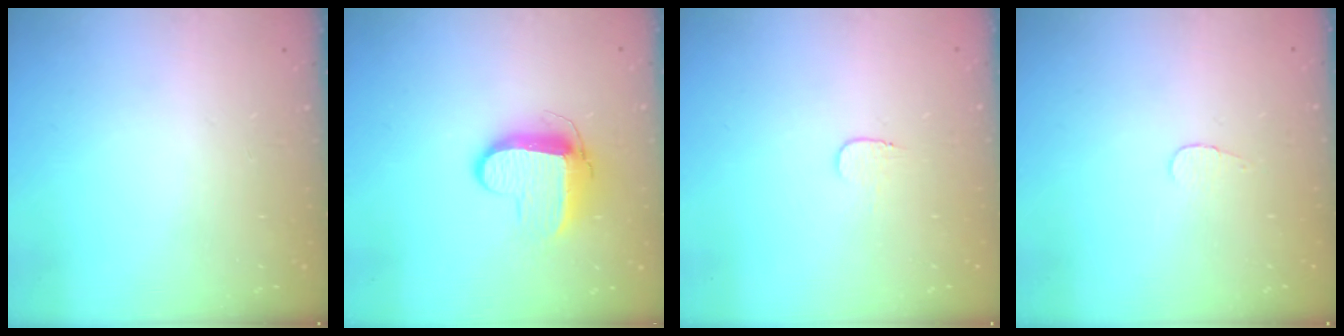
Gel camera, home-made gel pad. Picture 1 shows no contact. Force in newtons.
{"total": 8.9, "press": 8.9, "slide": 0.9}
{"total": 3.8, "press": 3.7, "slide": 0.4}
{"total": 2.8, "press": 2.8, "slide": 0.3}